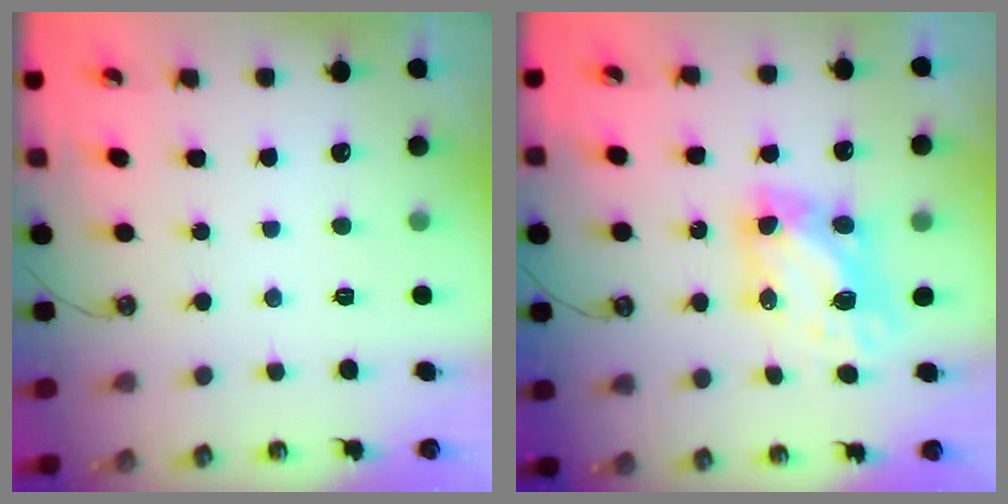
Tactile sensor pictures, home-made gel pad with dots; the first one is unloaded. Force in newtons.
{"total": 7.0, "press": 7.0, "slide": 0.6}